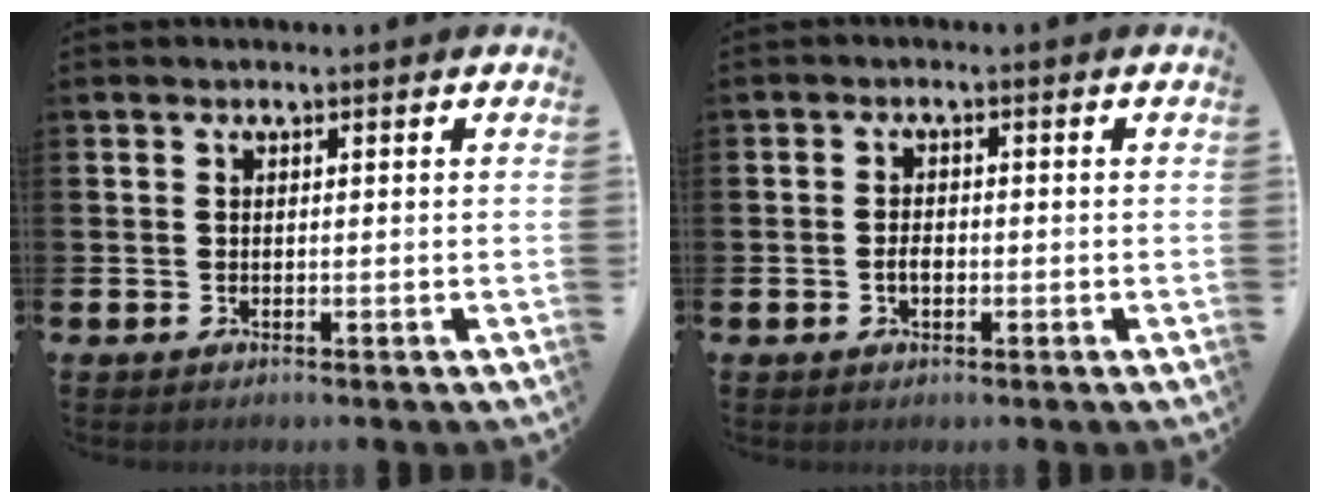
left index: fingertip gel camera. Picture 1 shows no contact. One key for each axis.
{"total": 1.8, "fx": -0.4, "fy": 1.1, "fz": 1.4, "tx": -0.016, "ty": -0.001, "tz": -0.012}